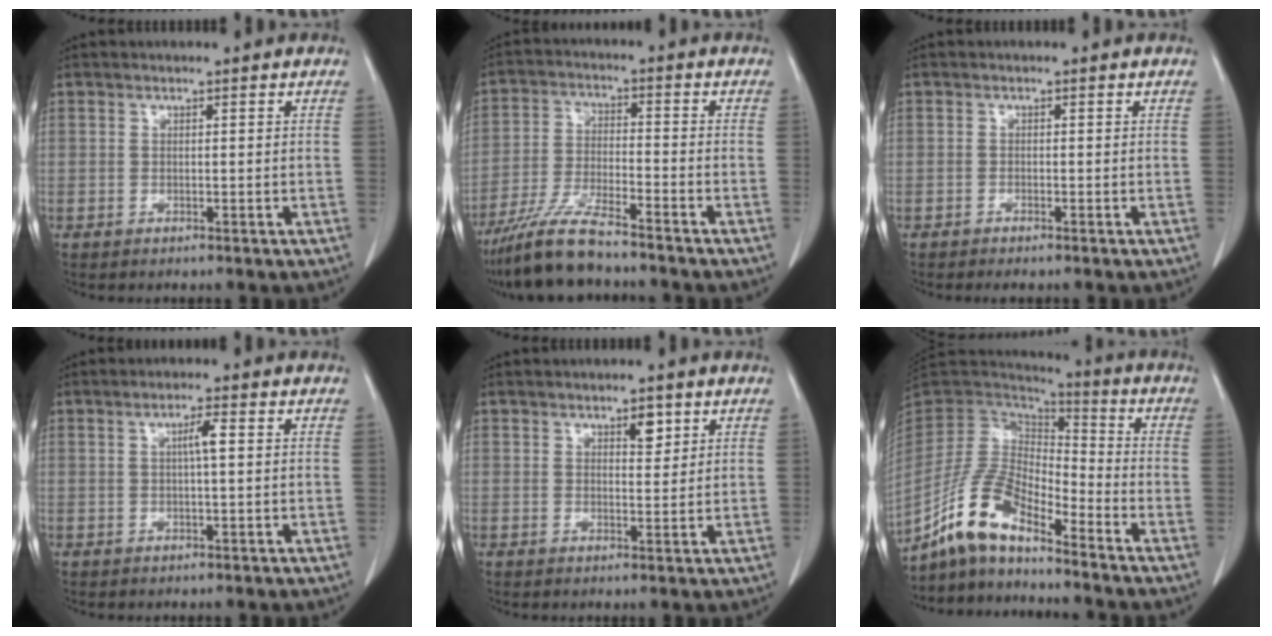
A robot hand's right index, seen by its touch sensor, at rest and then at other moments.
{"total": 9.6, "force": [-8.1, 0.7, 5.1], "torque": [-0.103, -0.026, -0.154]}
{"total": 1.1, "force": [-0.9, 0.1, 0.5], "torque": [-0.009, -0.003, -0.014]}
{"total": 2.7, "force": [0.5, 0.1, 2.6], "torque": [-0.046, 0.003, 0.007]}
{"total": 2.7, "force": [1.6, 1.1, 1.9], "torque": [-0.028, -0.005, 0.025]}
{"total": 11.8, "force": [-9.0, 3.4, 6.7], "torque": [-0.146, 0.019, -0.175]}